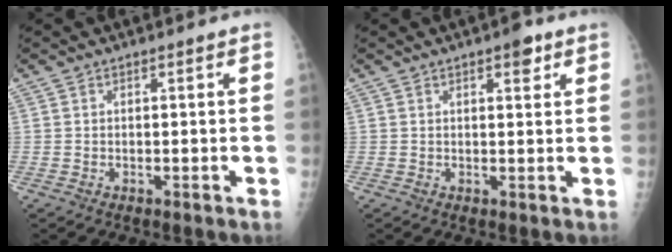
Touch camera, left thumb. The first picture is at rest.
{"total": 3.3, "force": [1.9, 1.3, 2.3], "torque": [-0.020, -0.005, 0.022]}